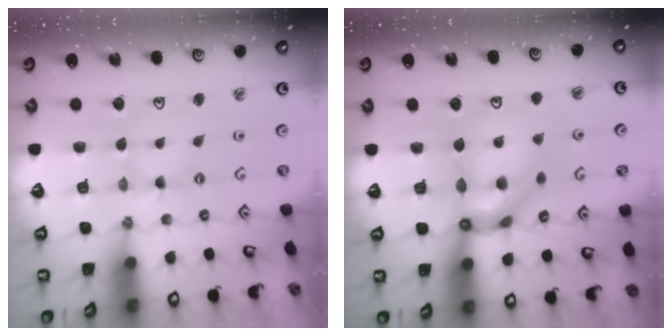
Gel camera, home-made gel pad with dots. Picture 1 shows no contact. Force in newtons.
{"total": 11.0, "press": 11.0, "slide": 1.0}